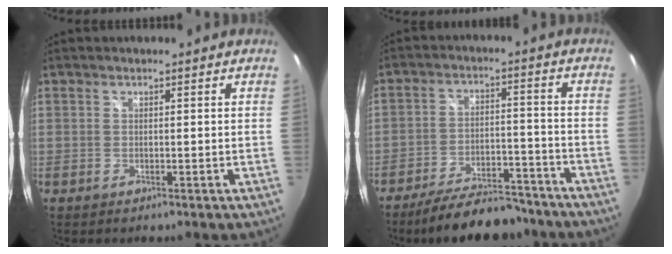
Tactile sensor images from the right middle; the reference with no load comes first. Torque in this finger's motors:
{"motor_torque": [1.16, -0.98, 0.25, 0.10]}